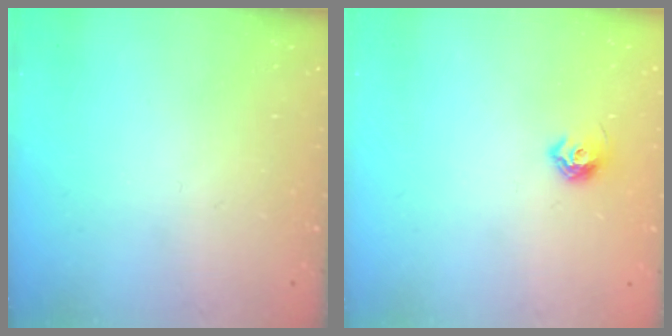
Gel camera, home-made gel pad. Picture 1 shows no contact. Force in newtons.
{"total": 6.8, "press": 6.7, "slide": 1.1}